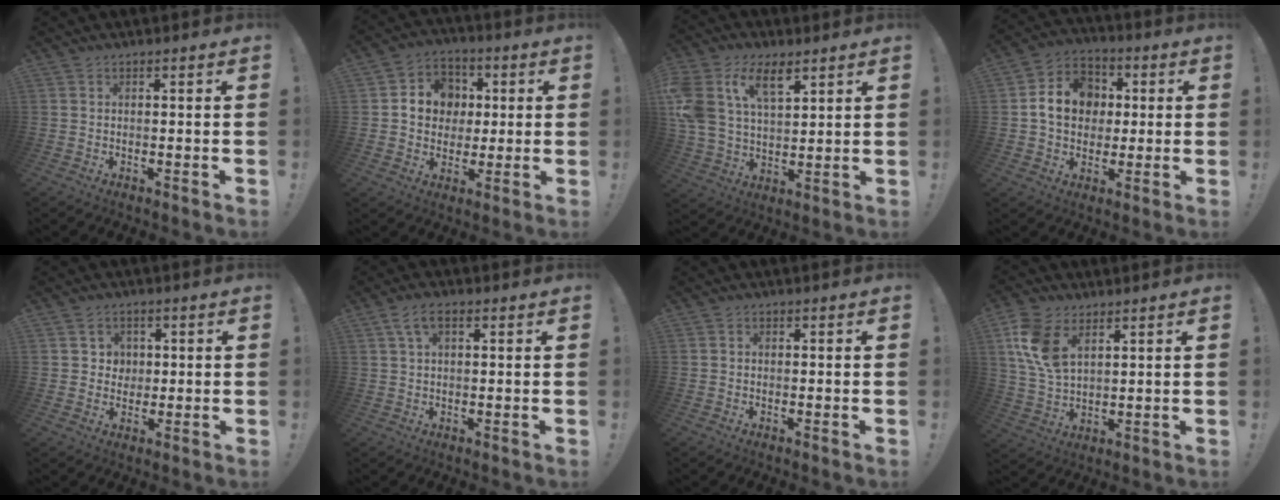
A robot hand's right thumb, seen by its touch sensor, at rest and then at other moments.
{"total": 10.8, "force": [1.6, 9.6, 4.5], "torque": [-0.053, 0.003, 0.037]}
{"total": 14.6, "force": [7.8, 8.5, 8.9], "torque": [-0.187, -0.025, 0.146]}
{"total": 13.4, "force": [1.9, 11.0, 7.3], "torque": [-0.107, 0.005, 0.043]}
{"total": 4.8, "force": [1.6, 4.5, 0.6], "torque": [-0.012, -0.005, 0.029]}
{"total": 5.1, "force": [2.1, 2.4, 3.9], "torque": [-0.068, 0.002, 0.038]}
{"total": 0.0}
{"total": 11.9, "force": [5.4, 7.1, 7.9], "torque": [-0.154, -0.010, 0.105]}